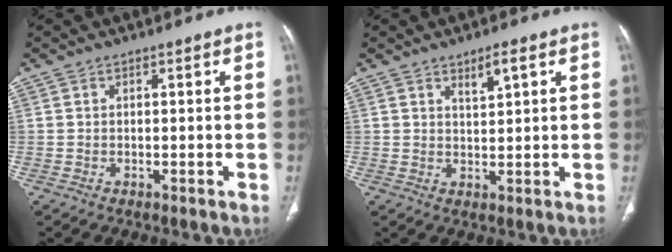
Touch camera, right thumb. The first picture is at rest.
{"total": 3.3, "force": [1.9, 1.0, 2.6], "torque": [-0.040, -0.012, 0.034]}